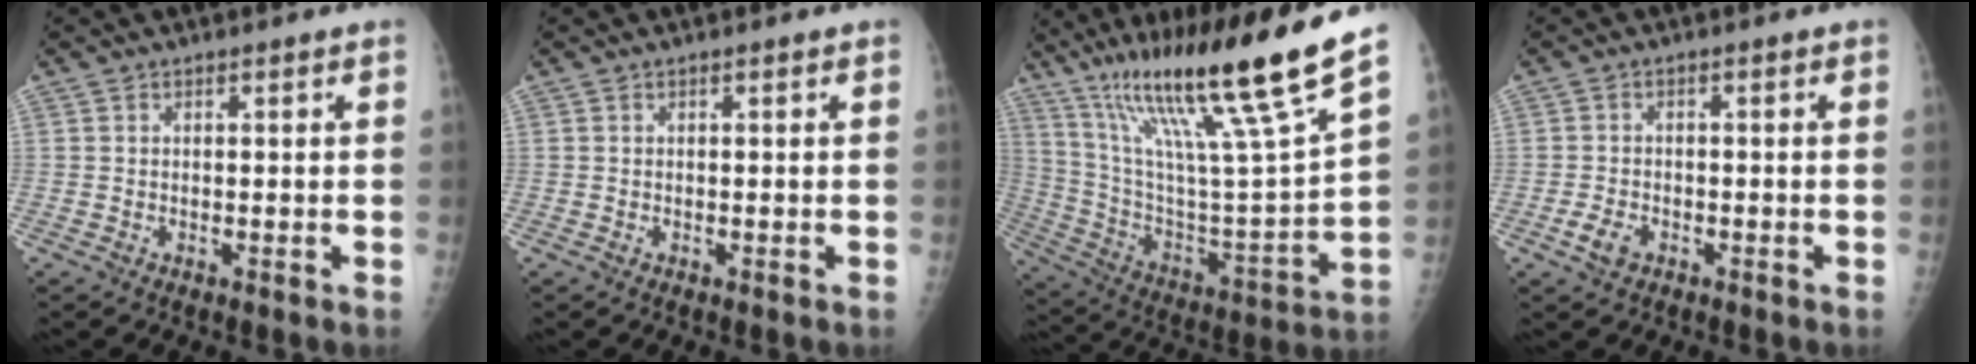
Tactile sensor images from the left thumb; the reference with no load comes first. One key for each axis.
{"total": 0.0}
{"total": 27.4, "fx": 18.5, "fy": 1.2, "fz": 20.2, "tx": -0.323, "ty": -0.064, "tz": 0.325}
{"total": 3.2, "fx": -1.6, "fy": 2.1, "fz": 1.9, "tx": -0.034, "ty": 0.004, "tz": -0.027}